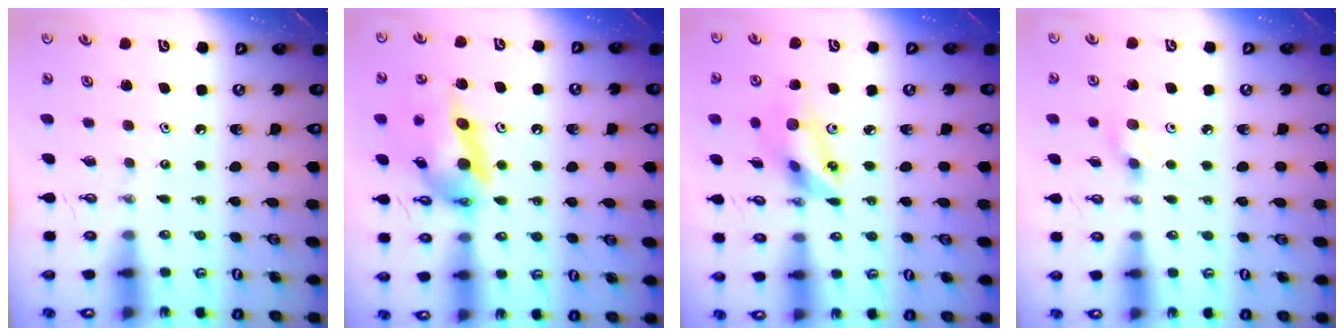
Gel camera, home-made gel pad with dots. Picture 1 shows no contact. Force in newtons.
{"total": 15.6, "press": 15.4, "slide": 2.1}
{"total": 12.5, "press": 12.2, "slide": 2.9}
{"total": 5.7, "press": 5.5, "slide": 1.6}